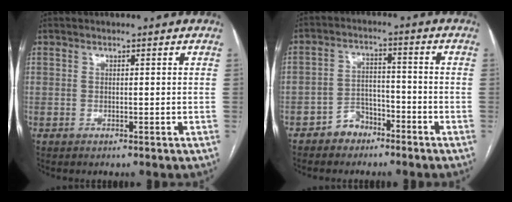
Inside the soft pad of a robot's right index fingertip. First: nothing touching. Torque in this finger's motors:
{"motor_torque": [-0.23, 0.00, -0.58, -0.21]}